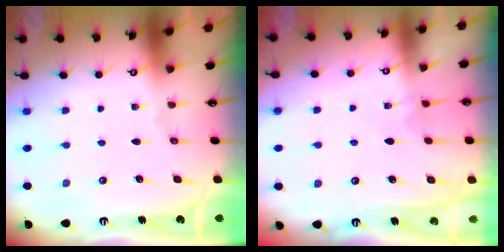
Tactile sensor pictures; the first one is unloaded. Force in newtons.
{"total": 2.3, "press": 2.3, "slide": 0.3}